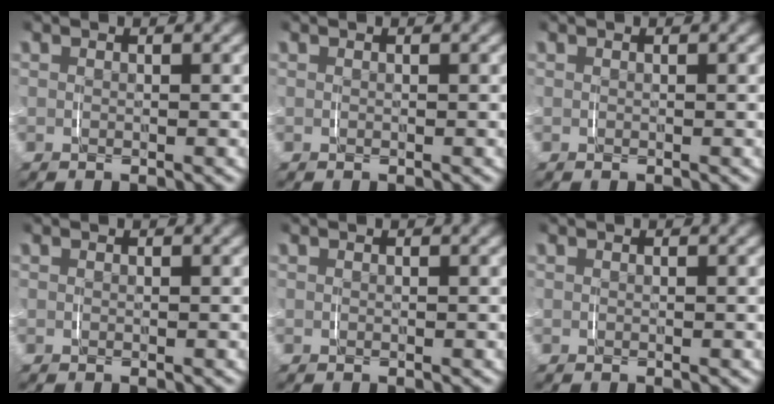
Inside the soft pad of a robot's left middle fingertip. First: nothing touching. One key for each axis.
{"total": 0.0}
{"total": 0.0}
{"total": 0.0}
{"total": 0.0}
{"total": 0.0}